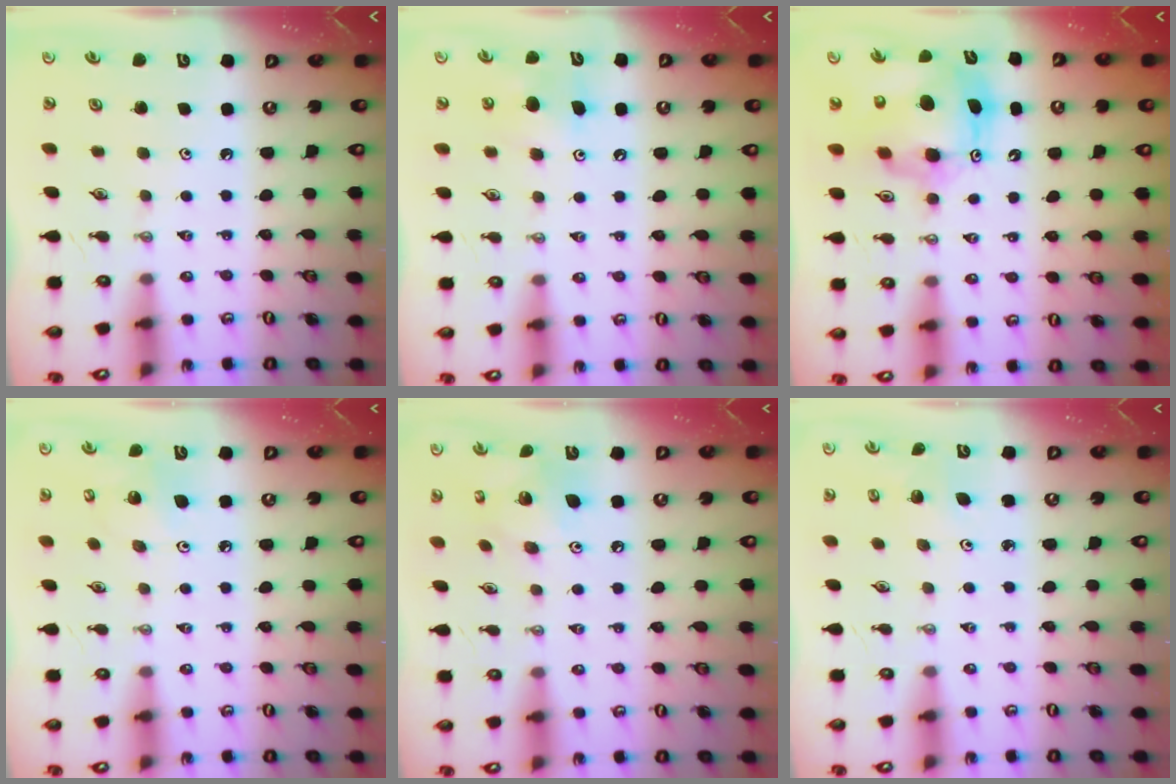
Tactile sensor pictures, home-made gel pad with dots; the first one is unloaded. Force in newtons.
{"total": 7.5, "press": 7.4, "slide": 1.3}
{"total": 12.5, "press": 12.5, "slide": 1.1}
{"total": 6.4, "press": 6.3, "slide": 1.1}
{"total": 10.4, "press": 10.3, "slide": 0.9}
{"total": 1.9, "press": 1.9, "slide": 0.1}